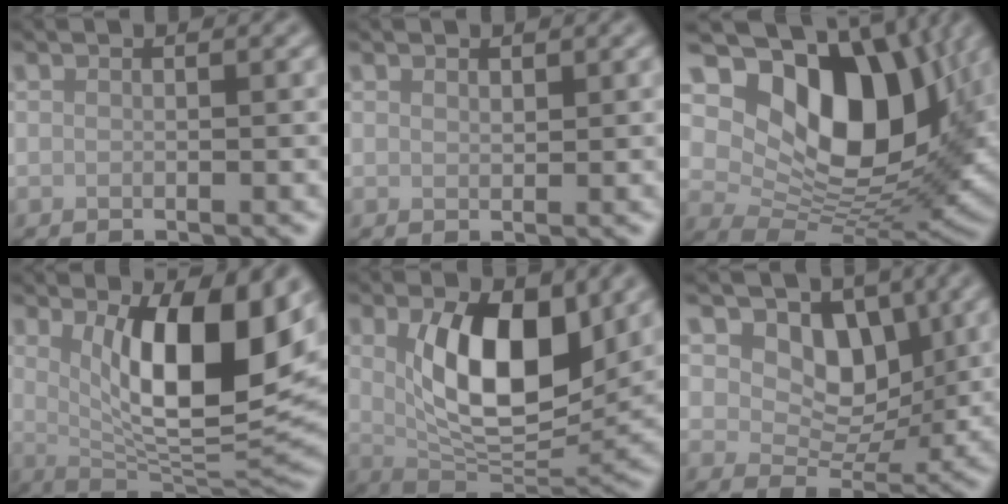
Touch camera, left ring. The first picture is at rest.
{"total": 0.7, "force": [0.6, 0.3, 0.1], "torque": [-0.002, -0.002, 0.013]}
{"total": 13.2, "force": [3.7, 8.1, 9.7], "torque": [-0.151, -0.014, 0.073]}
{"total": 11.7, "force": [3.0, 3.9, 10.6], "torque": [-0.152, -0.009, 0.053]}
{"total": 9.7, "force": [2.3, 4.7, 8.2], "torque": [-0.136, -0.013, 0.043]}
{"total": 5.9, "force": [2.3, 4.2, 3.5], "torque": [-0.051, -0.014, 0.028]}